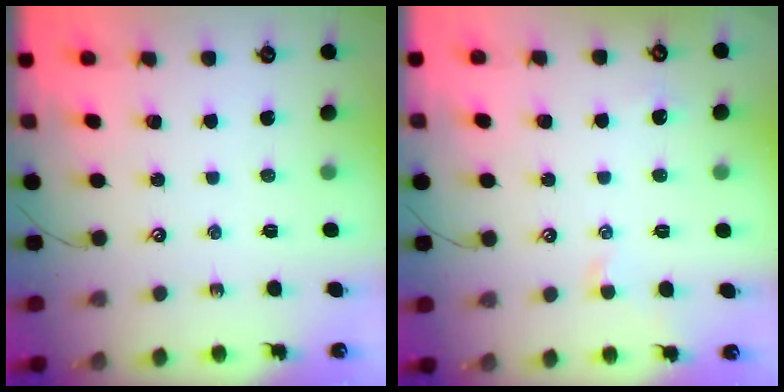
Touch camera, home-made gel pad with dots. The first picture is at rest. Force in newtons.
{"total": 0.6, "press": 0.4, "slide": 0.5}